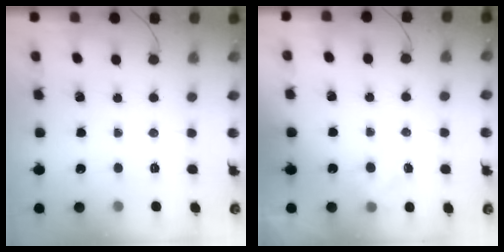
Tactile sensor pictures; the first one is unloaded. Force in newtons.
{"total": 6.3, "press": 6.1, "slide": 1.6}